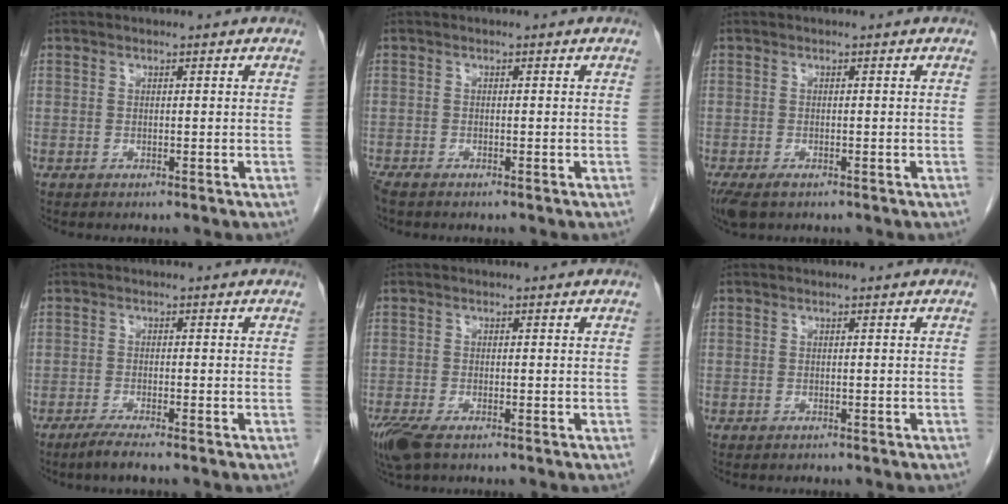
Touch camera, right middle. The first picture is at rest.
{"total": 2.0, "force": [-1.6, 0.6, 0.9], "torque": [-0.024, -0.006, -0.029]}
{"total": 3.8, "force": [-2.5, 1.7, 2.4], "torque": [-0.050, -0.011, -0.041]}
{"total": 2.7, "force": [-2.1, -0.2, 1.6], "torque": [-0.039, -0.006, -0.042]}
{"total": 5.2, "force": [-3.4, 1.8, 3.5], "torque": [-0.075, -0.015, -0.062]}
{"total": 0.0}